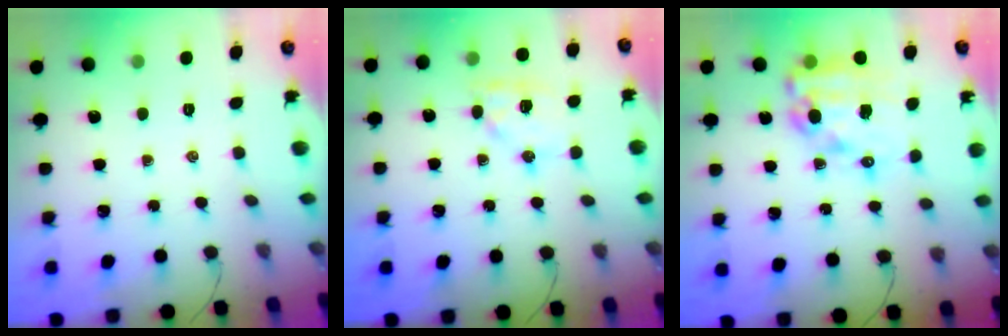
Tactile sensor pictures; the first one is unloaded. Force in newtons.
{"total": 12.9, "press": 12.8, "slide": 1.8}
{"total": 15.8, "press": 15.5, "slide": 3.1}